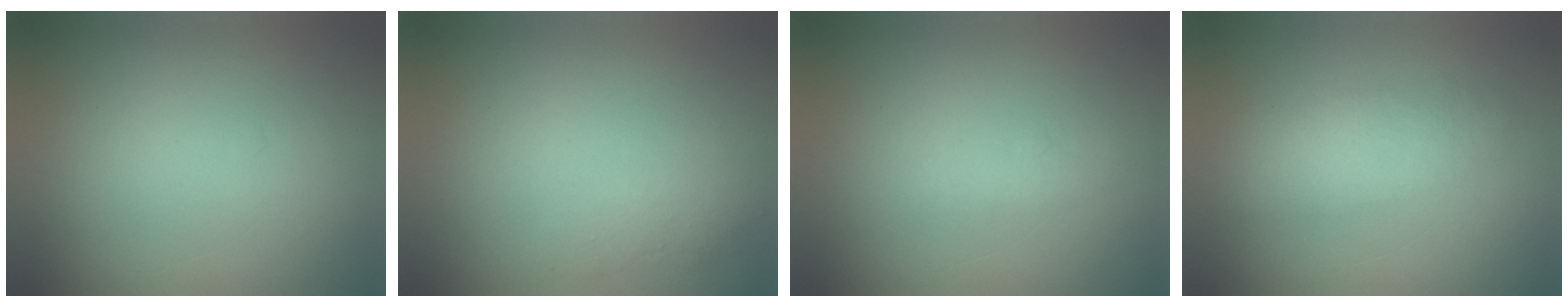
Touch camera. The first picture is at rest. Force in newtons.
{"total": 2.1}
{"total": 1.2}
{"total": 3.2}